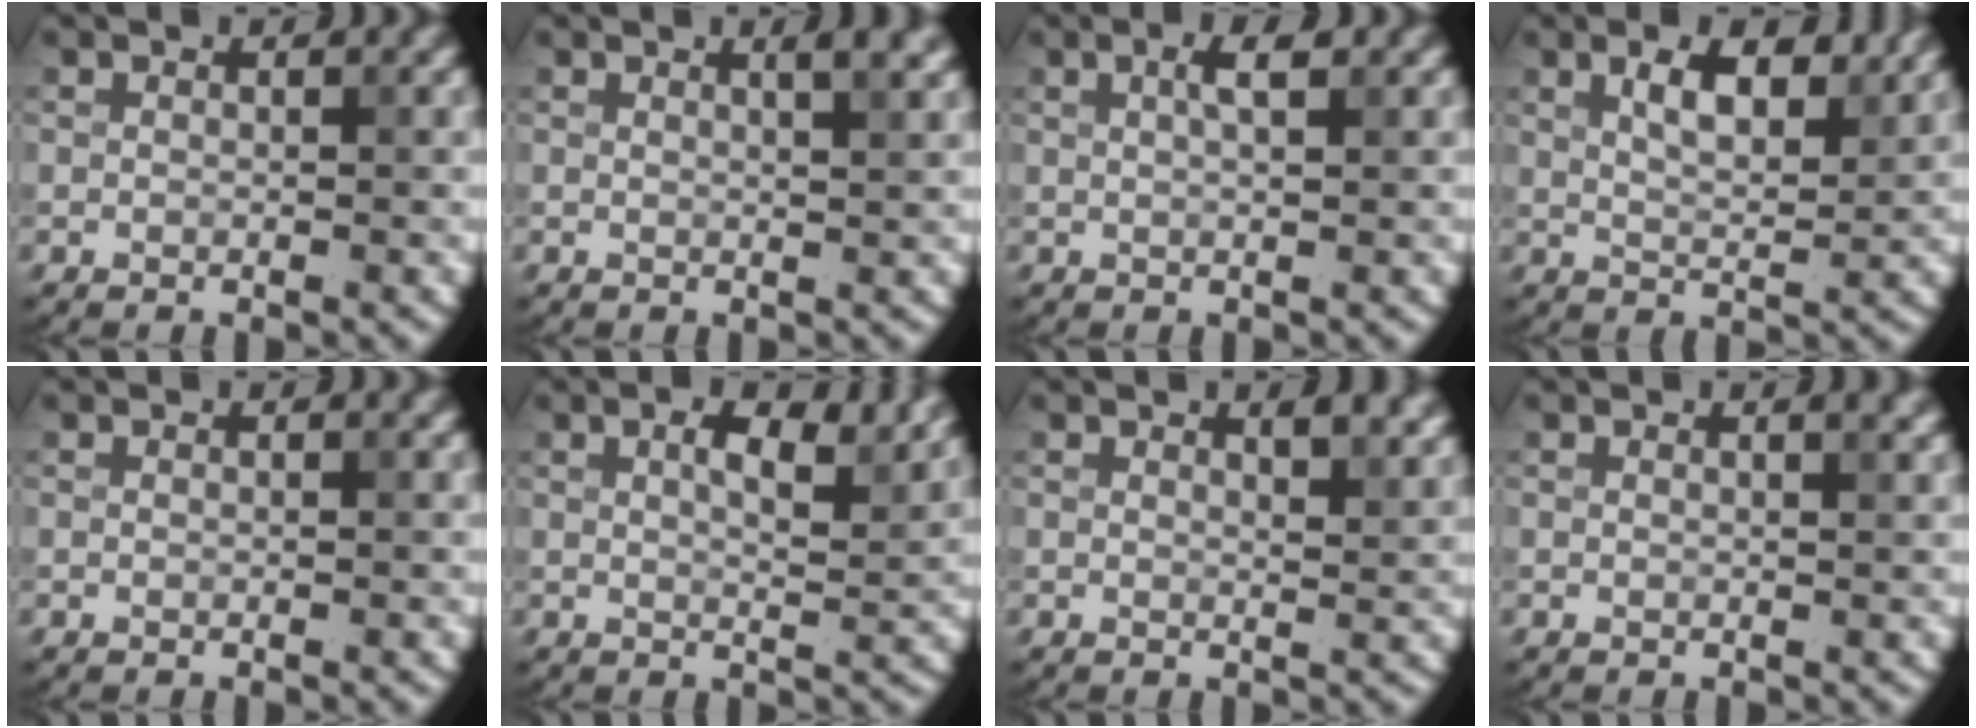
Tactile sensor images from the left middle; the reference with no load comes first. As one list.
[{"total": 2.4, "force": [1.3, 0.8, 1.9], "torque": [-0.012, 0.008, 0.003]}, {"total": 1.9, "force": [0.8, 0.4, 1.7], "torque": [-0.024, 0.006, 0.011]}, {"total": 4.3, "force": [2.4, 1.5, 3.3], "torque": [-0.060, 0.001, 0.041]}, {"total": 0.0}, {"total": 4.5, "force": [2.2, 1.5, 3.6], "torque": [-0.057, 0.001, 0.036]}, {"total": 2.4, "force": [1.6, 0.8, 1.7], "torque": [-0.013, 0.001, 0.024]}, {"total": 1.3, "force": [0.8, 0.5, 0.9], "torque": [-0.005, 0.002, 0.006]}]